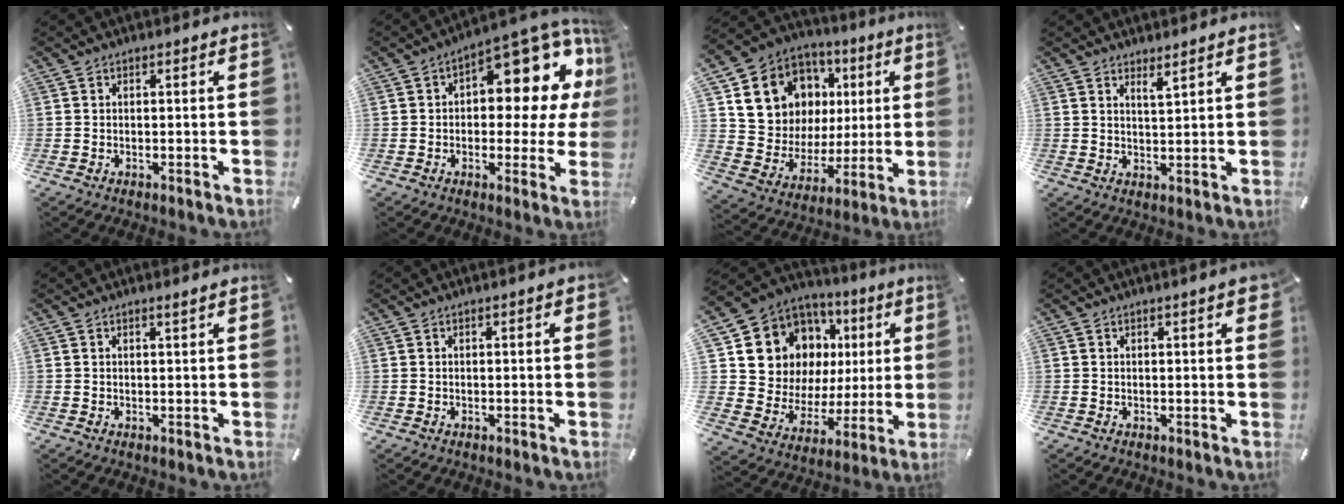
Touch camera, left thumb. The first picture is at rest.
{"total": 14.6, "force": [7.1, 6.9, 10.7], "torque": [-0.119, -0.074, 0.112]}
{"total": 13.1, "force": [5.0, 11.6, 3.4], "torque": [-0.060, -0.042, 0.109]}
{"total": 2.6, "force": [2.4, -0.3, 0.9], "torque": [-0.020, -0.011, 0.043]}
{"total": 1.1, "force": [0.7, 0.0, 0.8], "torque": [-0.015, 0.000, 0.012]}
{"total": 0.9, "force": [0.1, 0.1, 0.9], "torque": [-0.016, 0.001, 0.001]}
{"total": 14.2, "force": [6.4, 11.6, 5.1], "torque": [-0.103, -0.050, 0.134]}
{"total": 2.3, "force": [1.0, 0.4, 2.1], "torque": [-0.033, 0.000, 0.014]}